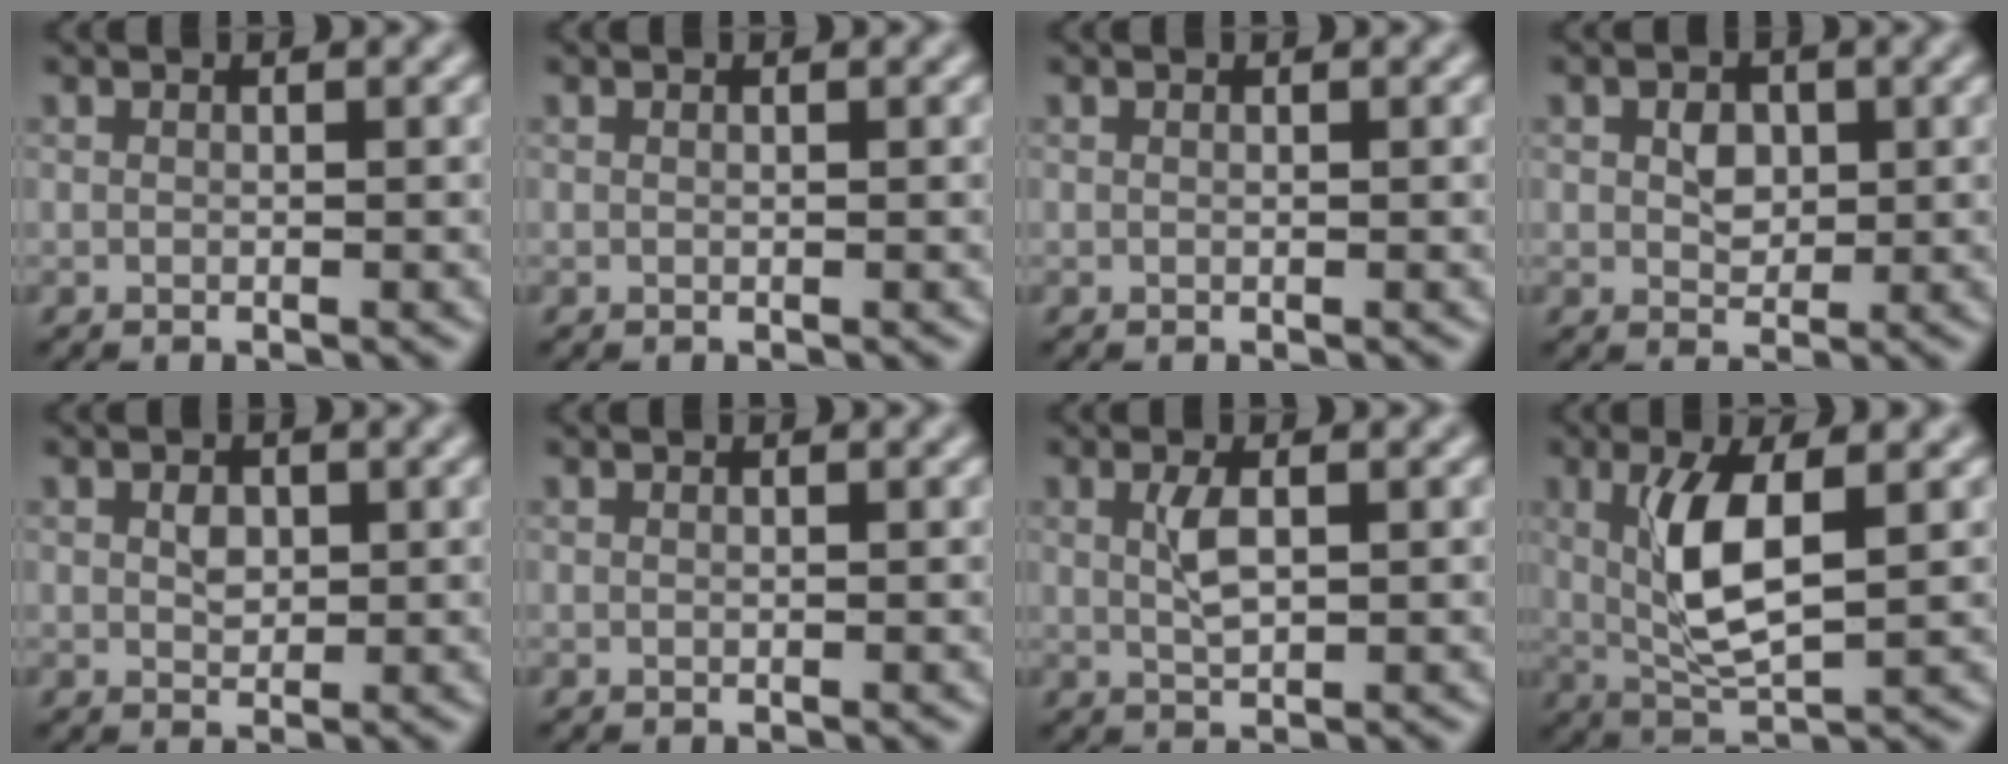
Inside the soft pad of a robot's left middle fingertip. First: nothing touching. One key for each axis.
{"total": 0.0}
{"total": 0.0}
{"total": 1.6, "fx": 0.2, "fy": 1.3, "fz": 0.9, "tx": -0.020, "ty": 0.000, "tz": 0.007}
{"total": 1.0, "fx": 0.1, "fy": 0.8, "fz": 0.6, "tx": -0.014, "ty": 0.000, "tz": 0.007}
{"total": 0.0}
{"total": 1.7, "fx": 0.3, "fy": 0.6, "fz": 1.6, "tx": -0.040, "ty": 0.003, "tz": 0.011}
{"total": 5.5, "fx": 0.8, "fy": 1.7, "fz": 5.2, "tx": -0.109, "ty": -0.003, "tz": 0.024}